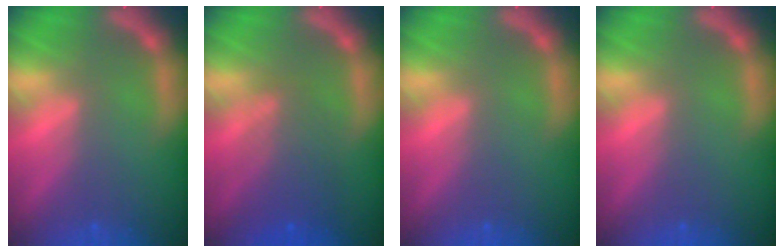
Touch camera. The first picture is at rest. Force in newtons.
{"total": 4.5}
{"total": 0.0}
{"total": 0.0}